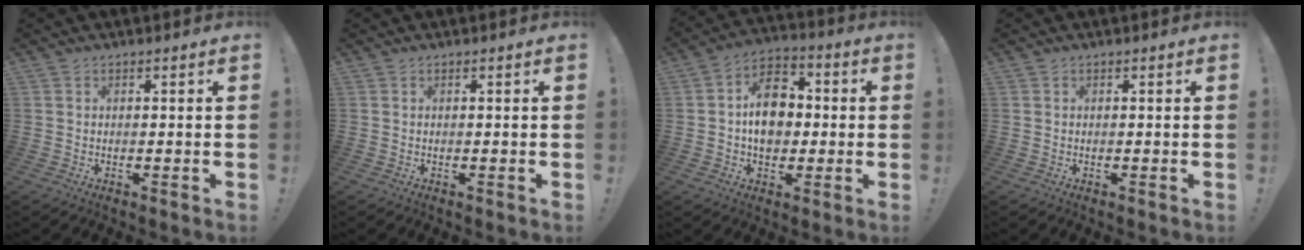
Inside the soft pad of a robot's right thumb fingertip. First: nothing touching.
{"total": 0.0}
{"total": 13.6, "force": [0.1, 10.4, 8.8], "torque": [-0.127, 0.016, 0.009]}
{"total": 0.0}